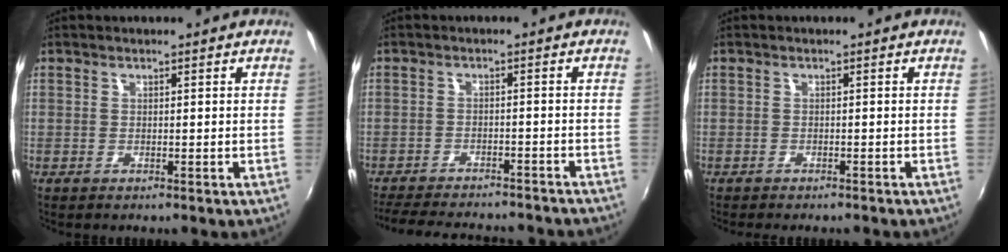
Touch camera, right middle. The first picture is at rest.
{"total": 18.1, "force": [-15.9, 4.4, 7.5], "torque": [-0.156, -0.018, -0.214]}
{"total": 2.2, "force": [-2.0, 0.6, 0.8], "torque": [-0.023, -0.009, -0.031]}